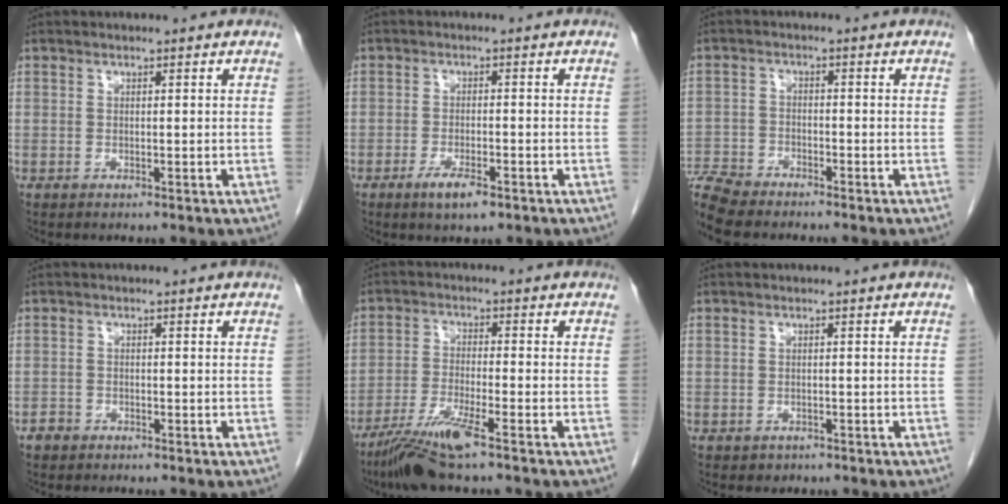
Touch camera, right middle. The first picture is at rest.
{"total": 4.1, "force": [-2.5, 1.0, 3.1], "torque": [-0.064, -0.005, -0.041]}
{"total": 7.8, "force": [-7.4, 0.9, 2.2], "torque": [-0.045, -0.007, -0.138]}
{"total": 1.3, "force": [-1.0, 0.9, 0.1], "torque": [-0.006, 0.004, -0.019]}
{"total": 7.8, "force": [-5.5, 0.1, 5.6], "torque": [-0.113, -0.024, -0.107]}
{"total": 1.1, "force": [-0.8, 0.8, 0.1], "torque": [-0.009, 0.001, -0.008]}